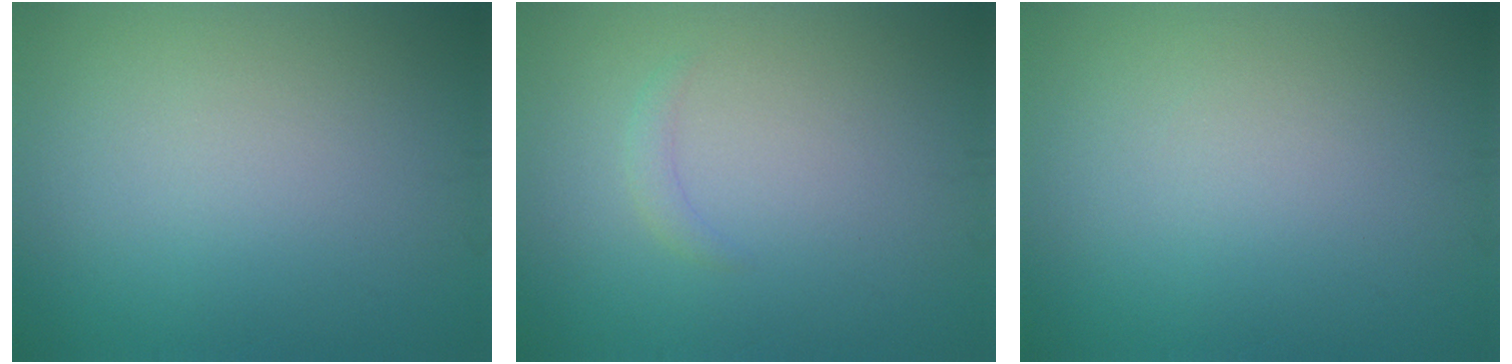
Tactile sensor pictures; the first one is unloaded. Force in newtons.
{"total": 0.8, "press": 0.8, "slide": 0.1}
{"total": 0.0}